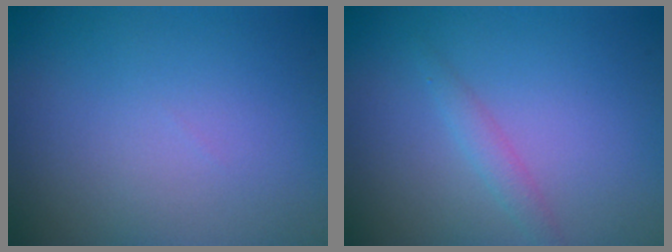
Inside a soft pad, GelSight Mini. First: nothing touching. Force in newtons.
{"total": 1.3, "press": 1.3, "slide": 0.0}